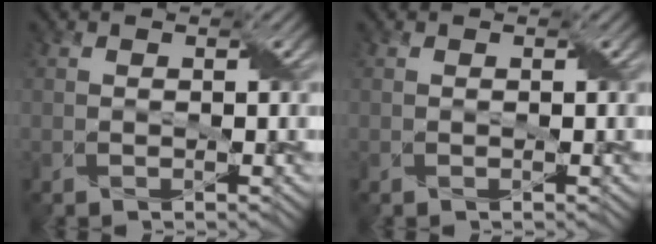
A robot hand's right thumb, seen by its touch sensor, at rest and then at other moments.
{"total": 0.0}